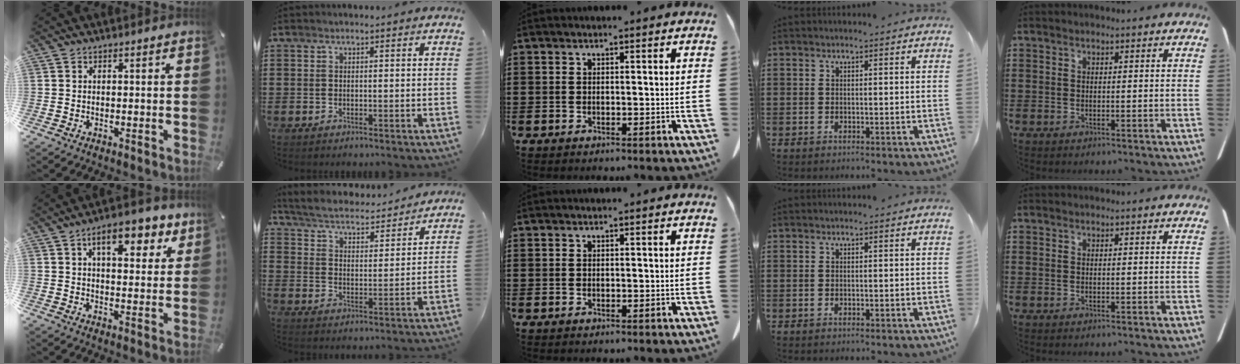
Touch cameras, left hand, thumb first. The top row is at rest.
{"thumb": {"total": 10.4, "force": [5.7, 5.1, 7.0], "torque": [-0.089, -0.018, 0.091]}, "index": {"total": 4.3, "force": [4.2, 0.2, 0.9], "torque": [-0.041, -0.032, 0.066]}}